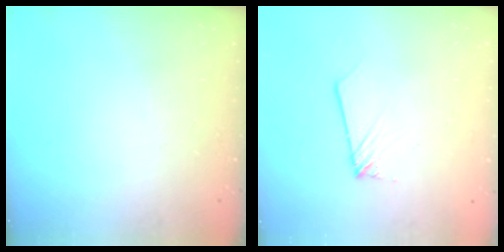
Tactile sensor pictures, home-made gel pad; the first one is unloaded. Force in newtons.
{"total": 1.7, "press": 1.7, "slide": 0.1}